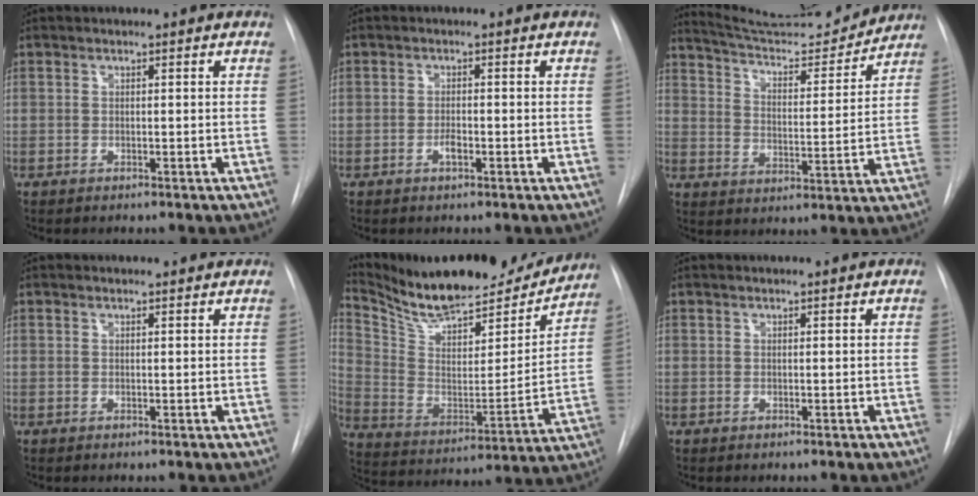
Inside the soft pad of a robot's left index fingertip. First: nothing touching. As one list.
[{"total": 1.4, "force": [-0.6, 0.4, 1.1], "torque": [-0.022, 0.001, -0.012]}, {"total": 15.3, "force": [14.9, 1.1, 3.6], "torque": [-0.060, -0.012, 0.223]}, {"total": 2.6, "force": [2.5, 0.3, 0.3], "torque": [-0.010, 0.015, 0.028]}, {"total": 23.9, "force": [21.6, 5.1, 8.8], "torque": [-0.152, -0.033, 0.330]}, {"total": 0.9, "force": [0.9, -0.1, 0.2], "torque": [-0.005, 0.015, 0.019]}]